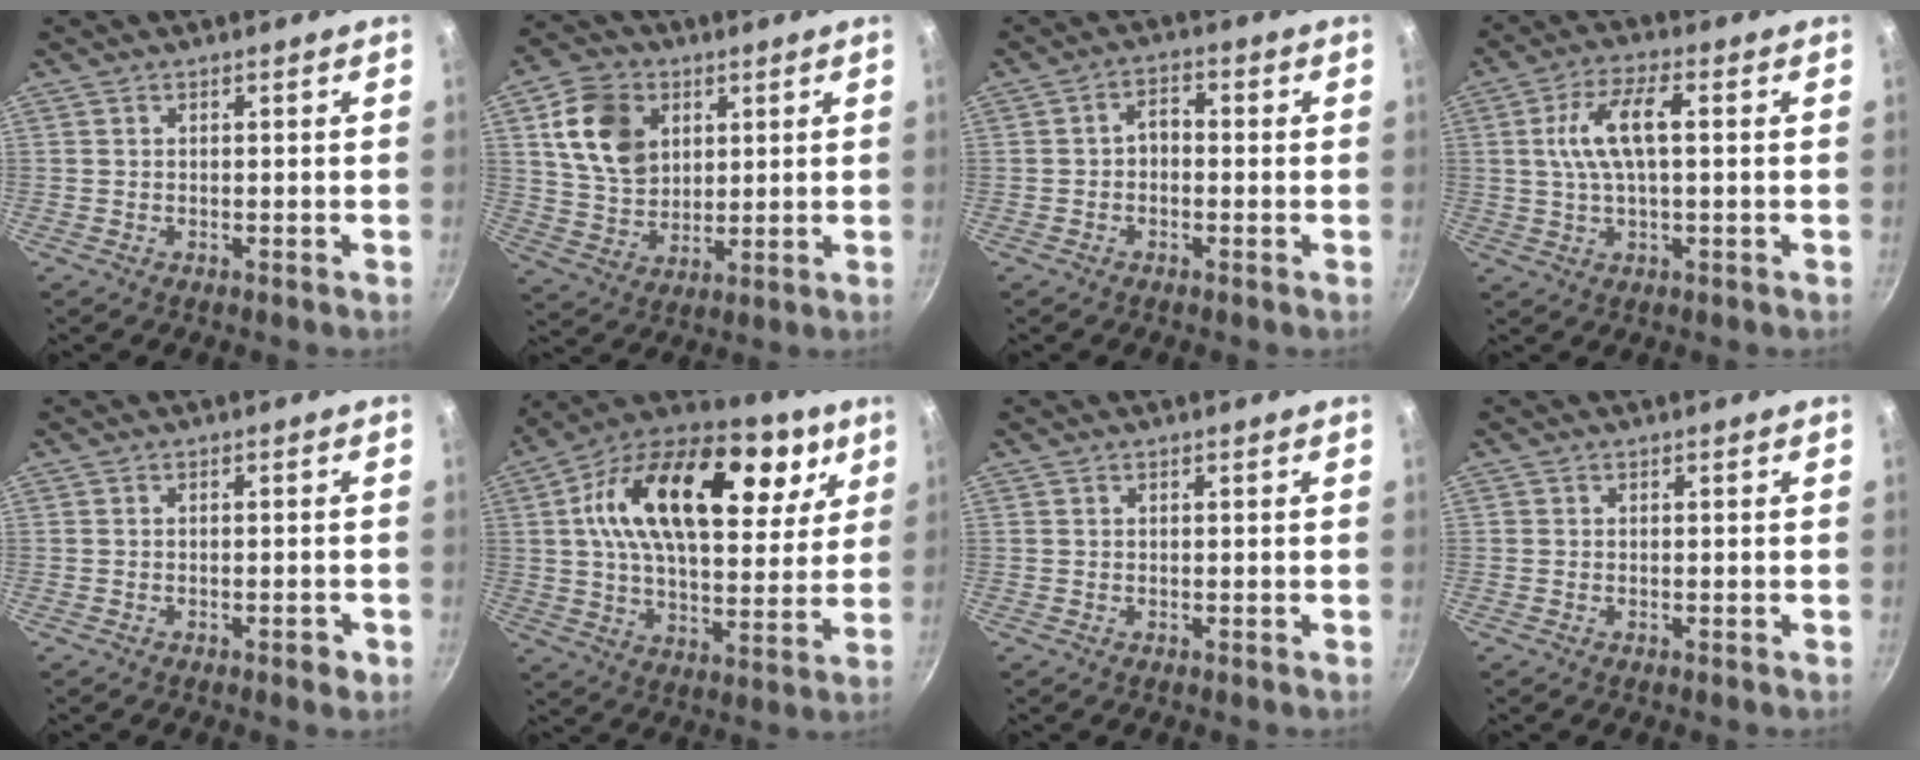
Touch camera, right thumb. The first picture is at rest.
{"total": 13.3, "force": [4.3, 10.0, 7.5], "torque": [-0.111, -0.009, 0.083]}
{"total": 3.6, "force": [-0.3, 2.5, 2.6], "torque": [-0.032, 0.012, -0.011]}
{"total": 9.5, "force": [1.4, 3.6, 8.7], "torque": [-0.174, 0.015, 0.024]}
{"total": 2.1, "force": [-1.1, 0.7, 1.7], "torque": [-0.027, 0.009, -0.011]}
{"total": 28.4, "force": [10.4, 15.5, 21.3], "torque": [-0.348, -0.013, 0.149]}
{"total": 0.0}
{"total": 0.0}